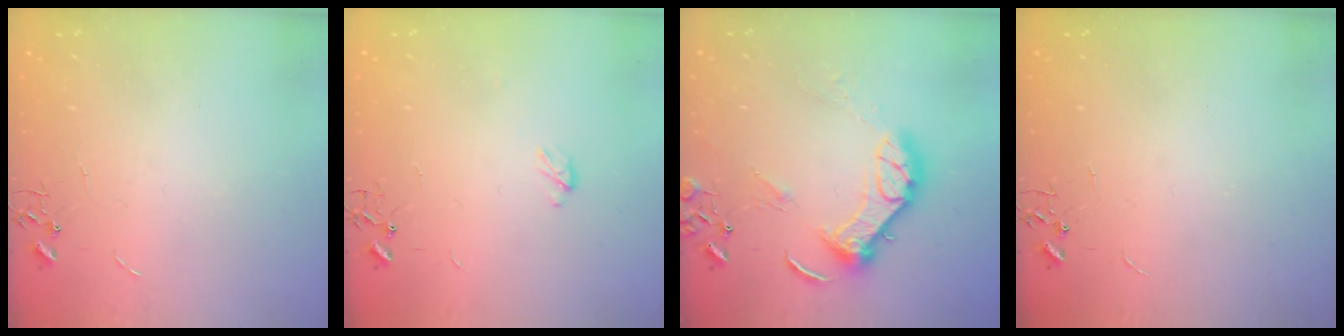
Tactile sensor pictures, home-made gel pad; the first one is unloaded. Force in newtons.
{"total": 3.0, "press": 3.0, "slide": 0.5}
{"total": 12.9, "press": 12.8, "slide": 1.7}
{"total": 0.0}